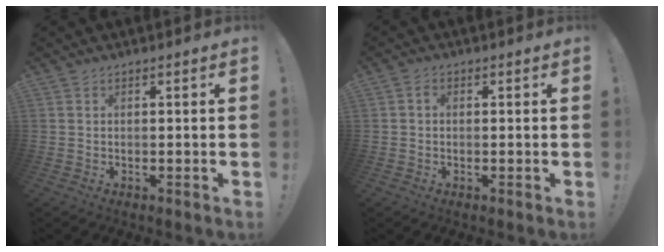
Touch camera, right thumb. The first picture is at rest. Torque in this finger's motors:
{"motor_torque": [-0.25, 0.08, 0.01, 0.03, 0.00]}